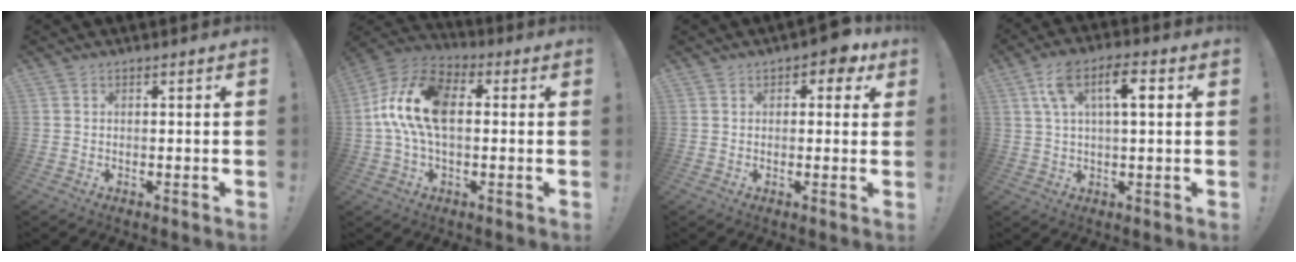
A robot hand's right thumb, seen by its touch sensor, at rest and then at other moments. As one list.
[{"total": 16.0, "force": [1.2, 9.5, 12.8], "torque": [-0.256, 0.014, 0.024]}, {"total": 4.9, "force": [2.5, 2.7, 3.3], "torque": [-0.036, -0.006, 0.040]}, {"total": 10.4, "force": [2.8, 4.0, 9.2], "torque": [-0.143, 0.008, 0.046]}]